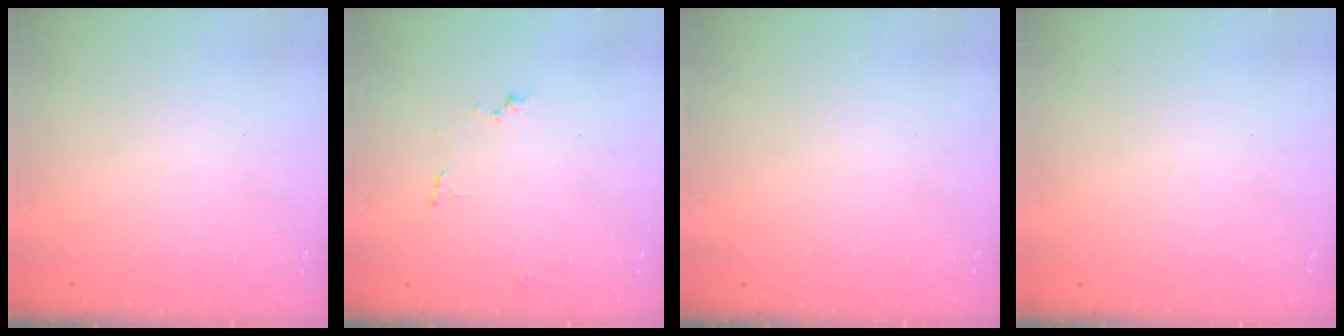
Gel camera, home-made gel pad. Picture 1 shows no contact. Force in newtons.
{"total": 5.9, "press": 5.9, "slide": 0.4}
{"total": 0.0}
{"total": 0.0}